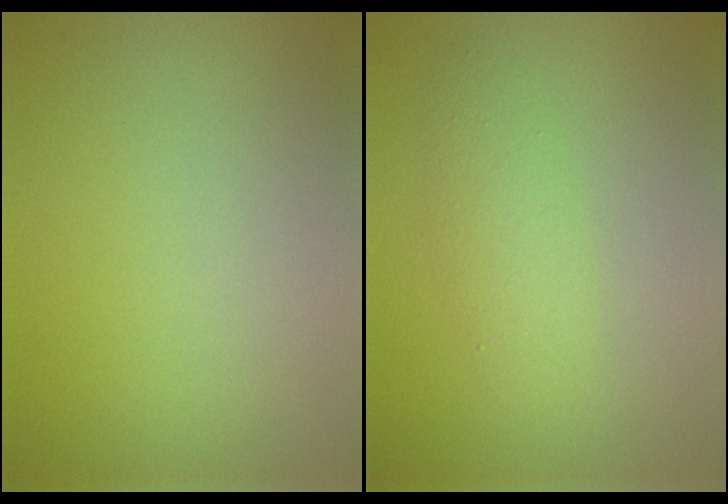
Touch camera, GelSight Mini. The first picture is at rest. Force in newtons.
{"total": 2.3, "press": 2.3, "slide": 0.1}